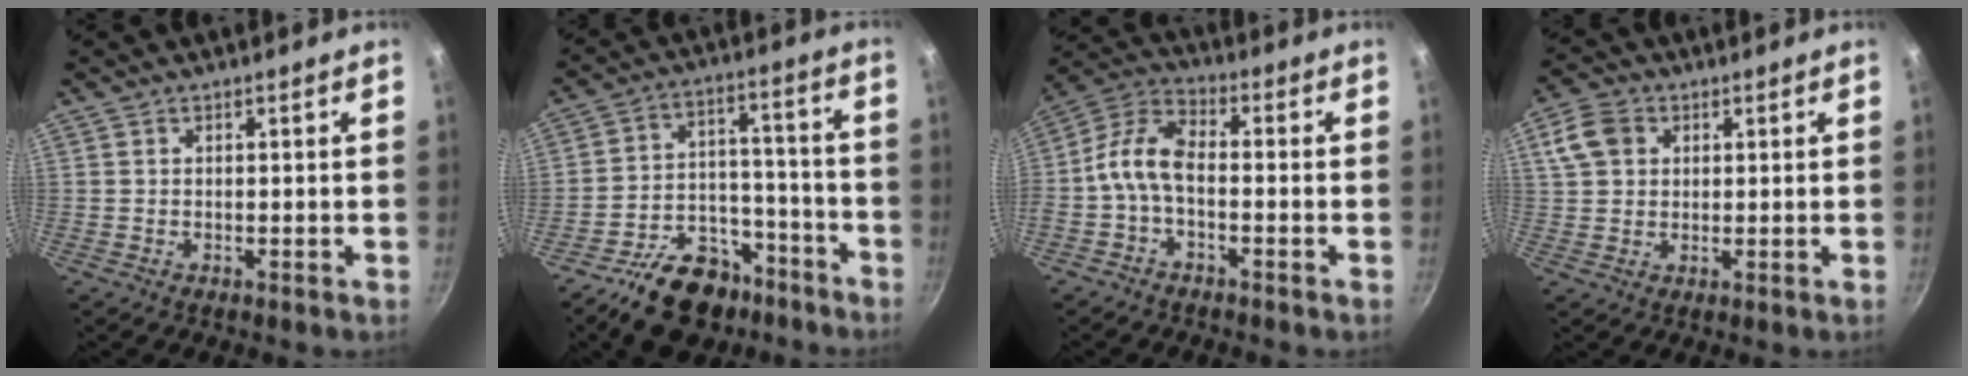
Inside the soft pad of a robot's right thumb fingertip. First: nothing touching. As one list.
[{"total": 16.1, "force": [-11.1, 9.1, 7.3], "torque": [-0.080, 0.087, -0.171]}, {"total": 8.3, "force": [-2.2, 4.2, 6.8], "torque": [-0.148, 0.040, -0.060]}, {"total": 6.9, "force": [2.2, 5.5, 3.6], "torque": [-0.051, 0.005, 0.033]}]